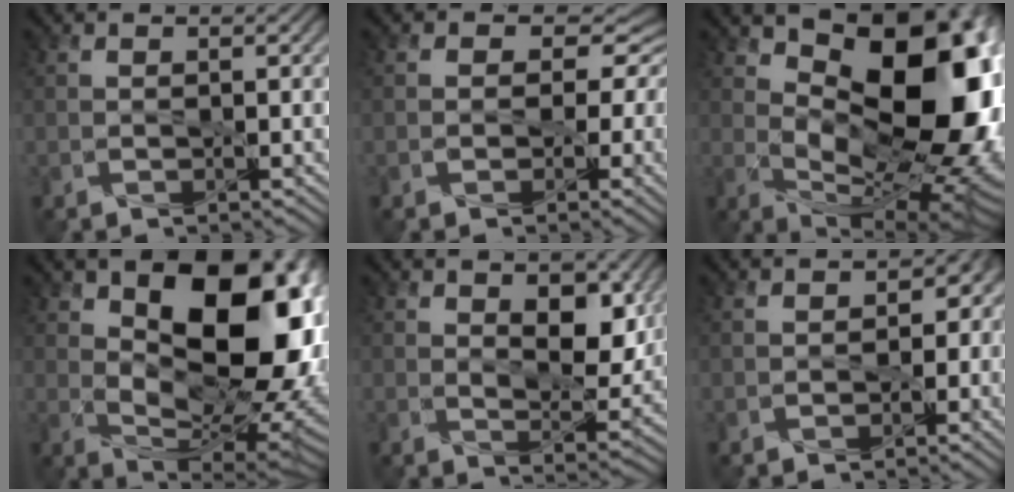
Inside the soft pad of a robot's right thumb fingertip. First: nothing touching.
{"total": 5.5, "force": [0.2, 4.6, 2.8], "torque": [-0.027, 0.009, -0.010]}
{"total": 17.2, "force": [4.4, 9.5, 13.6], "torque": [-0.186, -0.006, 0.079]}
{"total": 20.1, "force": [4.4, 12.0, 15.5], "torque": [-0.201, 0.001, 0.085]}
{"total": 7.3, "force": [2.4, 4.0, 5.6], "torque": [-0.099, -0.013, 0.039]}
{"total": 3.1, "force": [-0.6, 2.6, 1.4], "torque": [-0.005, -0.011, -0.009]}